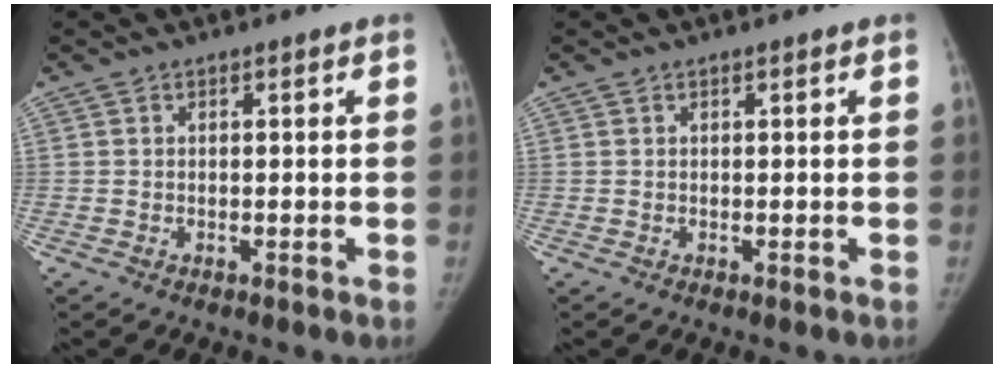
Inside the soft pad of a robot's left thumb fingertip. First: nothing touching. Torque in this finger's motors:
{"motor_torque": [-0.09, 0.10, 0.00, 0.00, 0.00]}